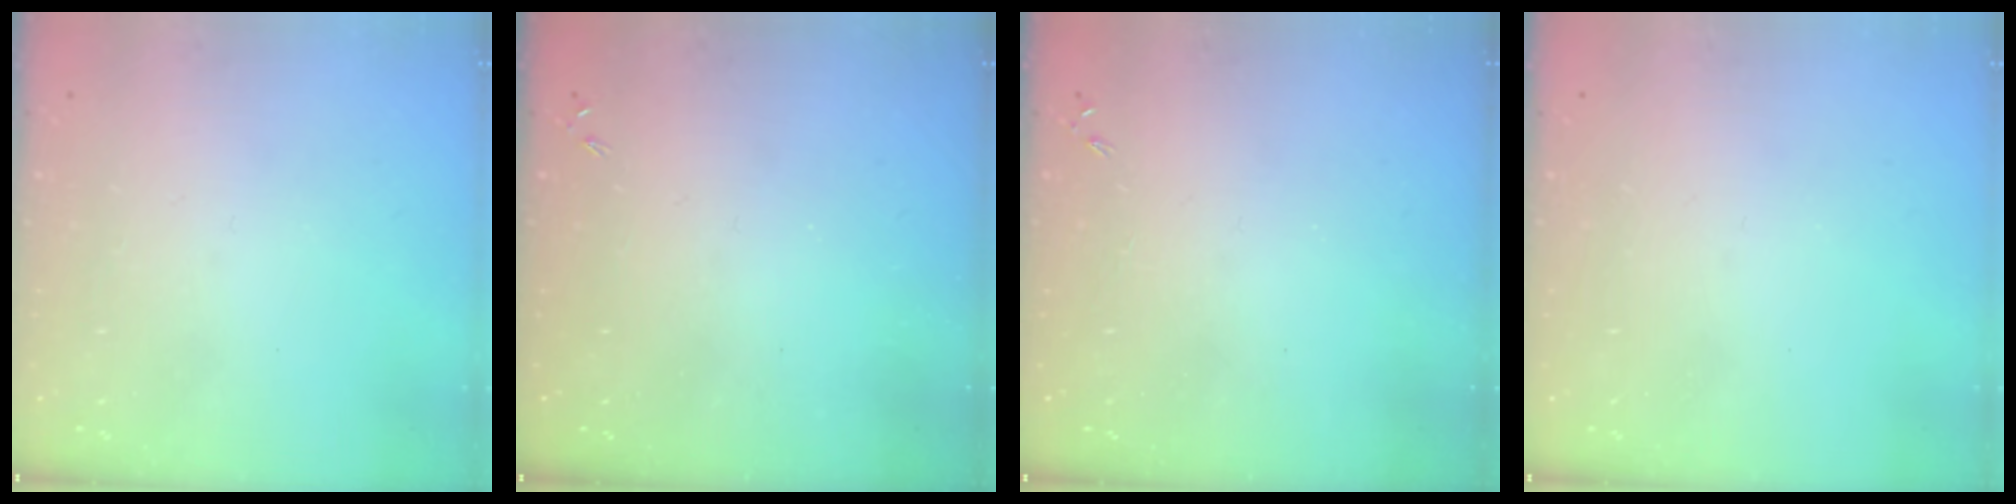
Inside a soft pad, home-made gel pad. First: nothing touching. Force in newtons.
{"total": 0.0}
{"total": 0.0}
{"total": 0.0}